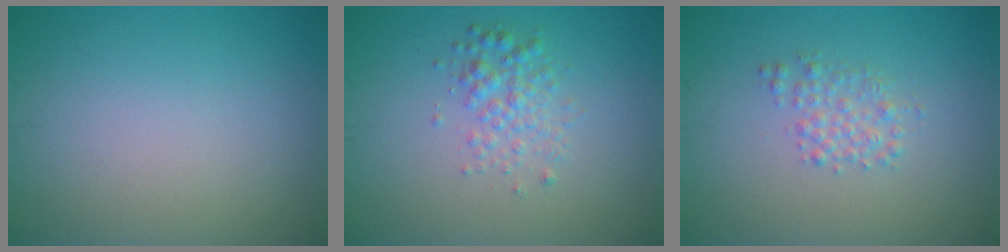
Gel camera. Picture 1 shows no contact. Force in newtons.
{"total": 2.3, "press": 2.3, "slide": 0.1}
{"total": 1.8, "press": 1.8, "slide": 0.0}